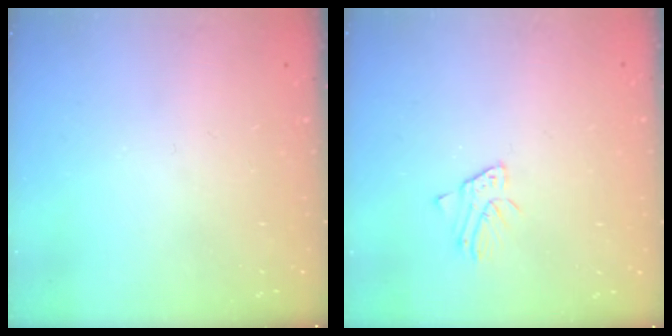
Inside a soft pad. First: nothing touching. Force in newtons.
{"total": 1.7, "press": 1.6, "slide": 0.1}